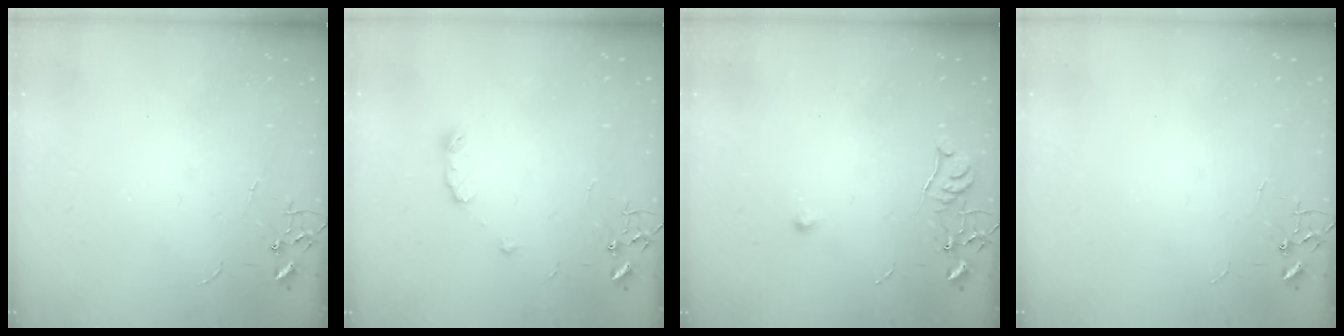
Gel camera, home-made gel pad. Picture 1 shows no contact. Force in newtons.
{"total": 6.7, "press": 6.7, "slide": 0.9}
{"total": 7.1, "press": 7.1, "slide": 0.7}
{"total": 0.0}